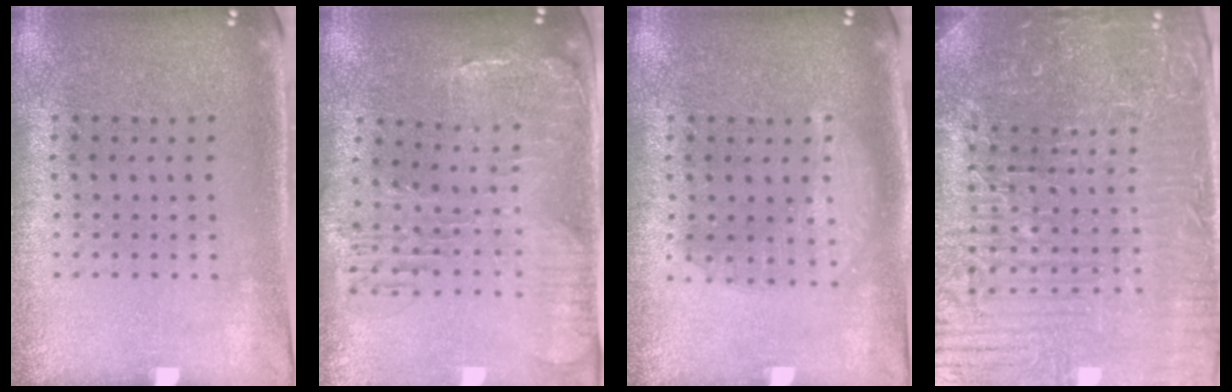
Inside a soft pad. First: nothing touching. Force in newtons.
{"total": 1.4, "press": 1.3, "slide": 0.3}
{"total": 2.2, "press": 2.2, "slide": 0.3}
{"total": 6.0, "press": 5.5, "slide": 2.4}